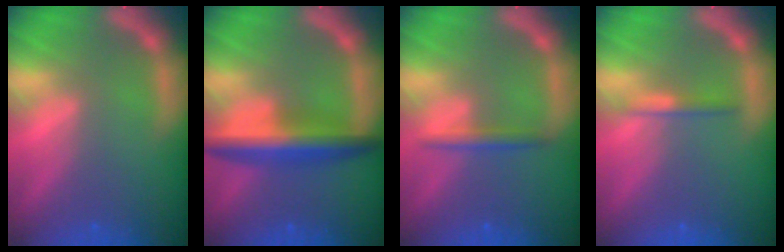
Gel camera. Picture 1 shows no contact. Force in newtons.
{"total": 6.0}
{"total": 1.9}
{"total": 1.4}